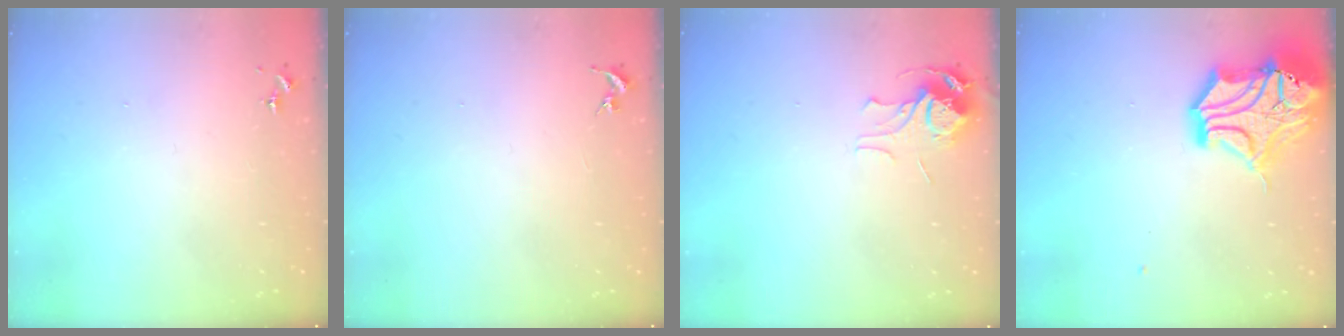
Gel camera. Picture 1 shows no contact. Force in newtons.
{"total": 0.0}
{"total": 7.1, "press": 7.1, "slide": 0.2}
{"total": 18.3, "press": 18.2, "slide": 2.4}